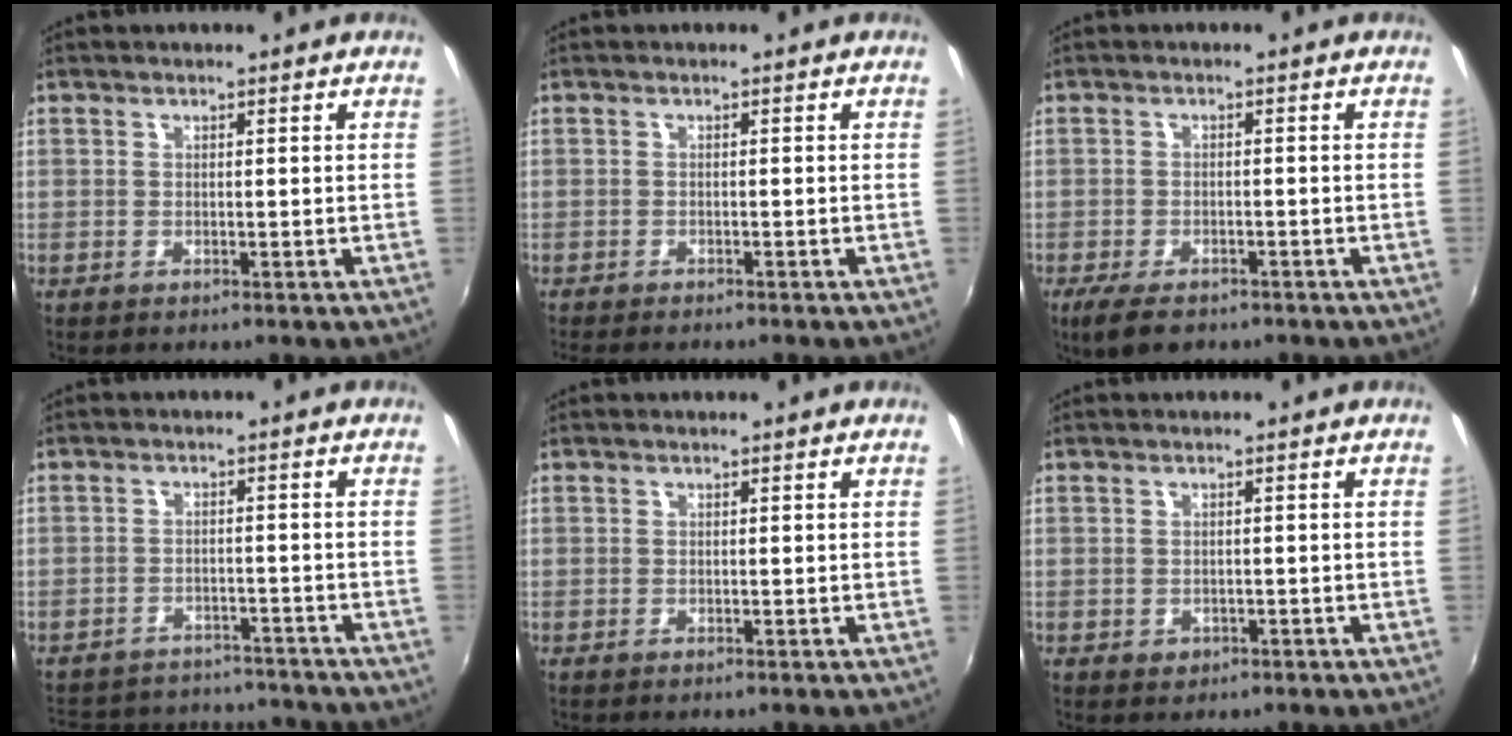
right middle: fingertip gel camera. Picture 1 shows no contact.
{"total": 3.9, "force": [-3.6, 0.4, 1.5], "torque": [-0.033, -0.017, -0.058]}
{"total": 6.1, "force": [-4.5, 2.3, 3.4], "torque": [-0.084, -0.020, -0.076]}
{"total": 14.7, "force": [-12.9, 5.6, 4.2], "torque": [-0.107, 0.034, -0.170]}
{"total": 0.0}
{"total": 1.2, "force": [-0.5, 1.0, 0.4], "torque": [-0.005, -0.003, -0.004]}